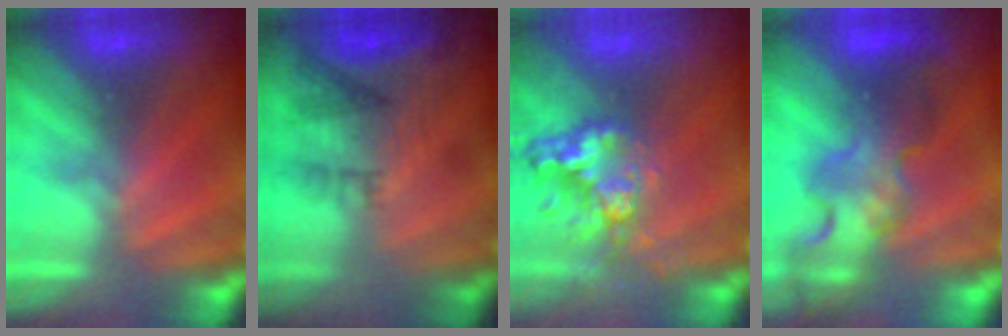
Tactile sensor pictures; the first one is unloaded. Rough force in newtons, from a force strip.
{"total": 8.0}
{"total": 6.5}
{"total": 4.5}